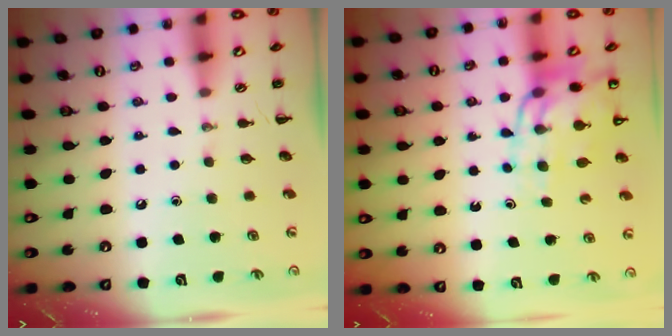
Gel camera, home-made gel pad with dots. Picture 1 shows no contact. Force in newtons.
{"total": 12.6, "press": 12.1, "slide": 3.5}